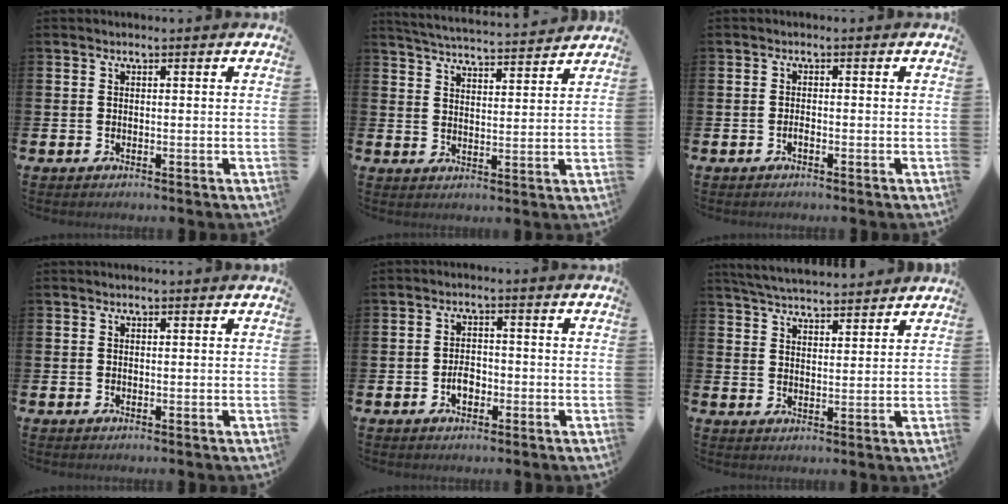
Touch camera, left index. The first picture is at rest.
{"total": 5.0, "force": [4.9, 0.1, 0.5], "torque": [-0.028, -0.034, 0.086]}
{"total": 0.7, "force": [-0.5, 0.1, 0.4], "torque": [-0.014, -0.002, -0.007]}
{"total": 0.0}
{"total": 2.6, "force": [-0.9, 1.7, 1.8], "torque": [-0.022, 0.000, -0.021]}
{"total": 5.2, "force": [5.2, 0.3, 0.4], "torque": [-0.027, -0.026, 0.094]}